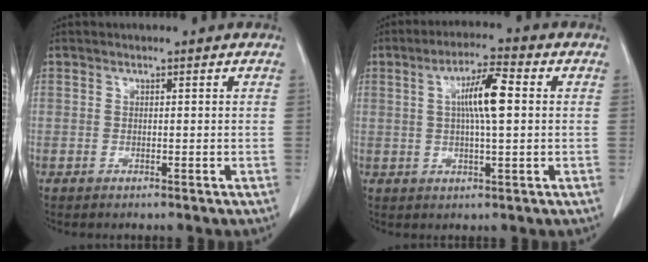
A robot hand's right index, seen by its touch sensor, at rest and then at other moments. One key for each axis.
{"total": 7.3, "fx": 1.2, "fy": 0.9, "fz": 7.2, "tx": -0.128, "ty": 0.010, "tz": 0.017}